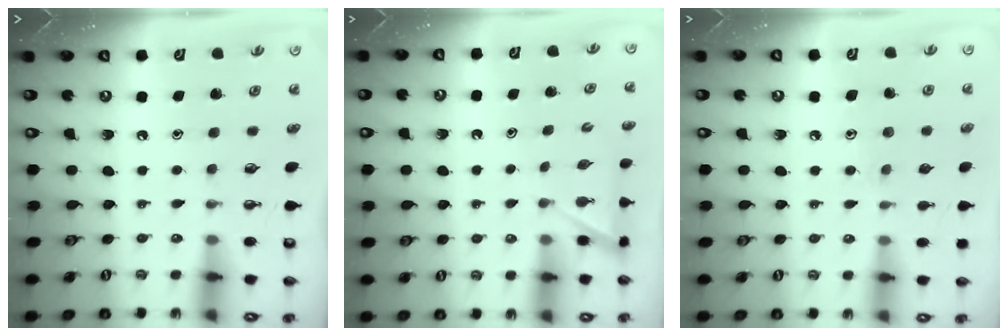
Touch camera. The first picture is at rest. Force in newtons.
{"total": 3.0, "press": 3.0, "slide": 0.2}
{"total": 7.1, "press": 7.1, "slide": 0.7}